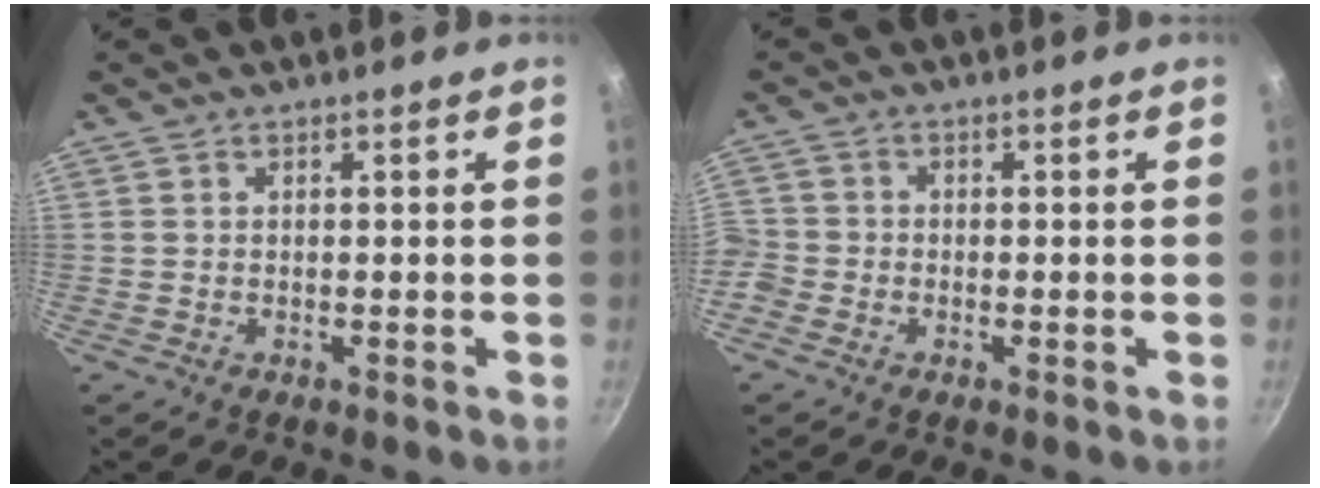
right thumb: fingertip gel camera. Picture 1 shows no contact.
{"total": 4.3, "force": [-1.9, 3.6, 1.2], "torque": [-0.029, 0.015, -0.044]}